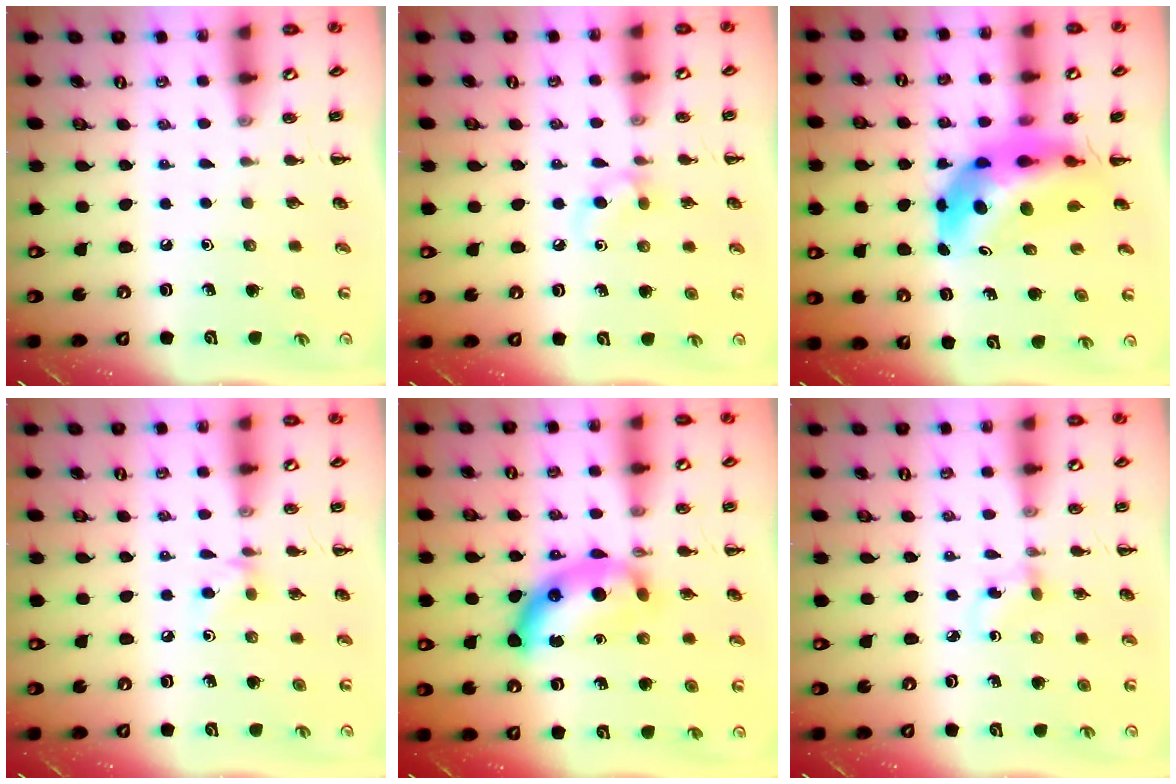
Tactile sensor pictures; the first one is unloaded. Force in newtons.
{"total": 5.6, "press": 5.3, "slide": 1.6}
{"total": 10.8, "press": 10.3, "slide": 3.3}
{"total": 4.6, "press": 4.3, "slide": 1.6}
{"total": 13.4, "press": 13.4, "slide": 0.3}
{"total": 1.9, "press": 1.7, "slide": 0.7}